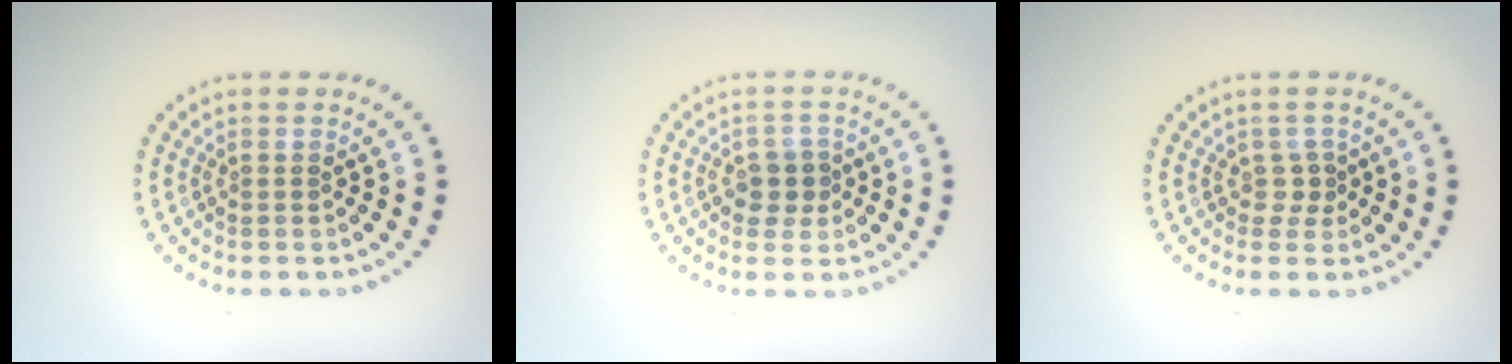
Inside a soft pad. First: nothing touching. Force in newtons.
{"total": 2.3, "press": 2.2, "slide": 0.7}
{"total": 1.1, "press": 0.8, "slide": 0.8}